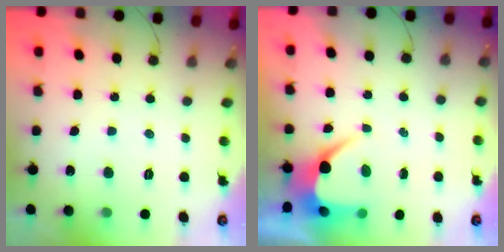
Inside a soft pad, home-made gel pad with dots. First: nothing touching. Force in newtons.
{"total": 6.5, "press": 6.5, "slide": 0.5}